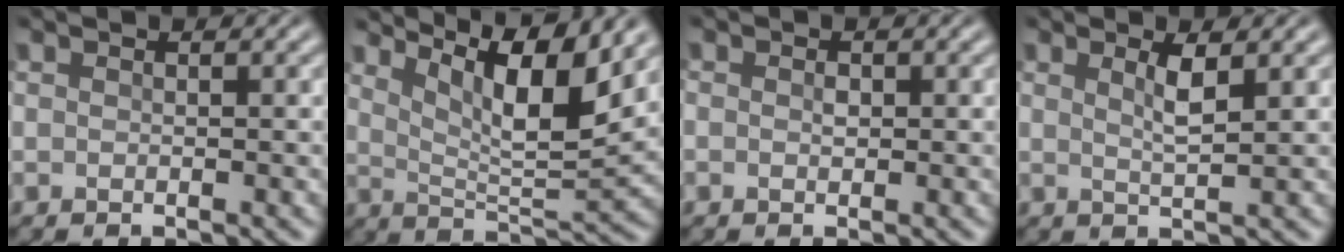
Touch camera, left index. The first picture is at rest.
{"total": 8.3, "force": [4.9, 1.9, 6.5], "torque": [-0.107, -0.005, 0.089]}
{"total": 0.7, "force": [-0.4, 0.5, 0.3], "torque": [-0.009, -0.002, -0.007]}
{"total": 1.9, "force": [0.6, 0.5, 1.8], "torque": [-0.028, -0.003, 0.009]}